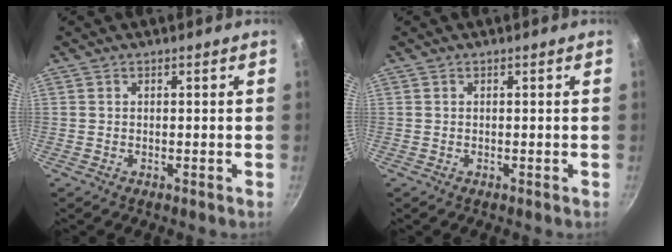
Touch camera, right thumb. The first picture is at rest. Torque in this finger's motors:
{"motor_torque": [-0.32, 0.32, -0.22, 0.21, 0.00]}